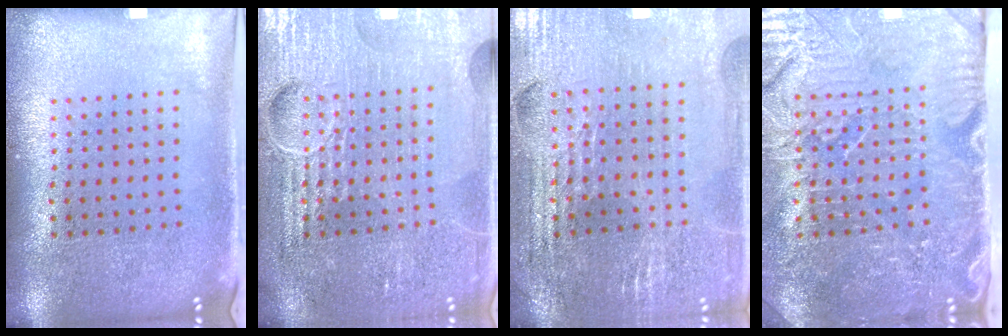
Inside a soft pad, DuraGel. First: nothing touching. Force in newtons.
{"total": 7.2, "press": 7.1, "slide": 0.9}
{"total": 2.9, "press": 2.8, "slide": 0.5}
{"total": 5.0, "press": 4.5, "slide": 2.2}